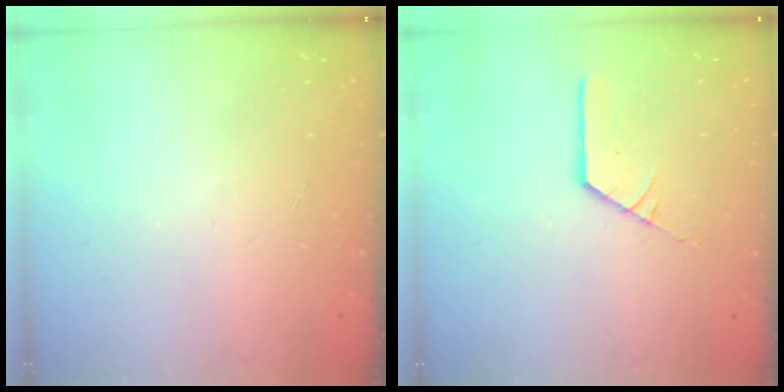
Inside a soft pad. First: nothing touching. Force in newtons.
{"total": 2.5, "press": 2.5, "slide": 0.2}